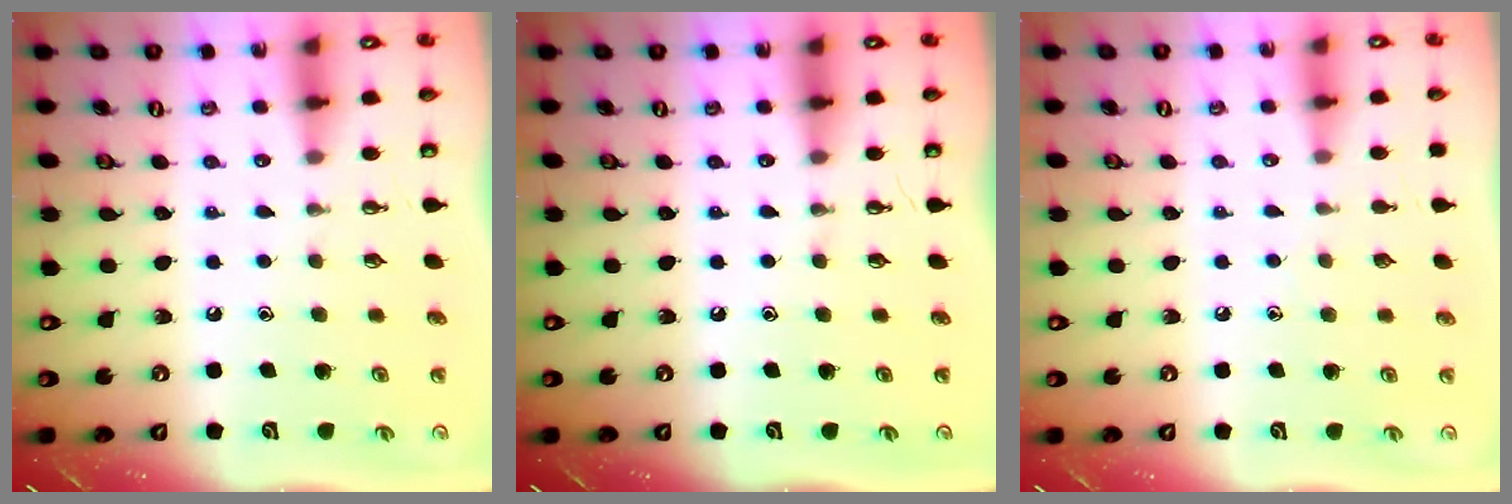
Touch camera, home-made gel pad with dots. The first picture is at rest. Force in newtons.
{"total": 0.0}
{"total": 3.3, "press": 3.2, "slide": 0.4}